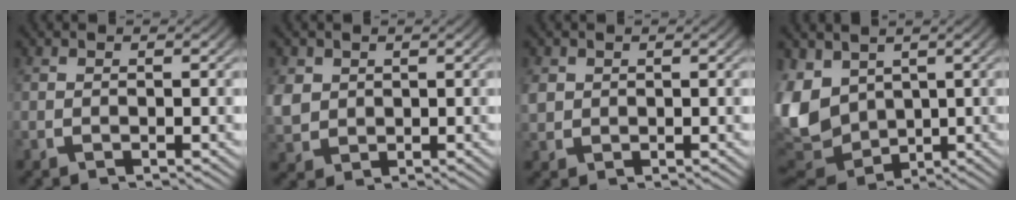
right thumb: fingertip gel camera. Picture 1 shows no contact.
{"total": 4.3, "force": [0.4, 3.8, 1.9], "torque": [-0.069, -0.023, 0.026]}
{"total": 2.2, "force": [0.5, 2.0, 0.8], "torque": [-0.030, -0.007, 0.017]}
{"total": 11.4, "force": [-1.2, 9.1, 6.7], "torque": [-0.202, -0.058, 0.010]}